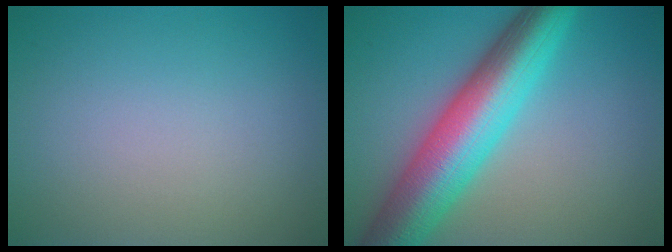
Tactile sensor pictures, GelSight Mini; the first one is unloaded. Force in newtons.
{"total": 10.3, "press": 10.3, "slide": 0.3}